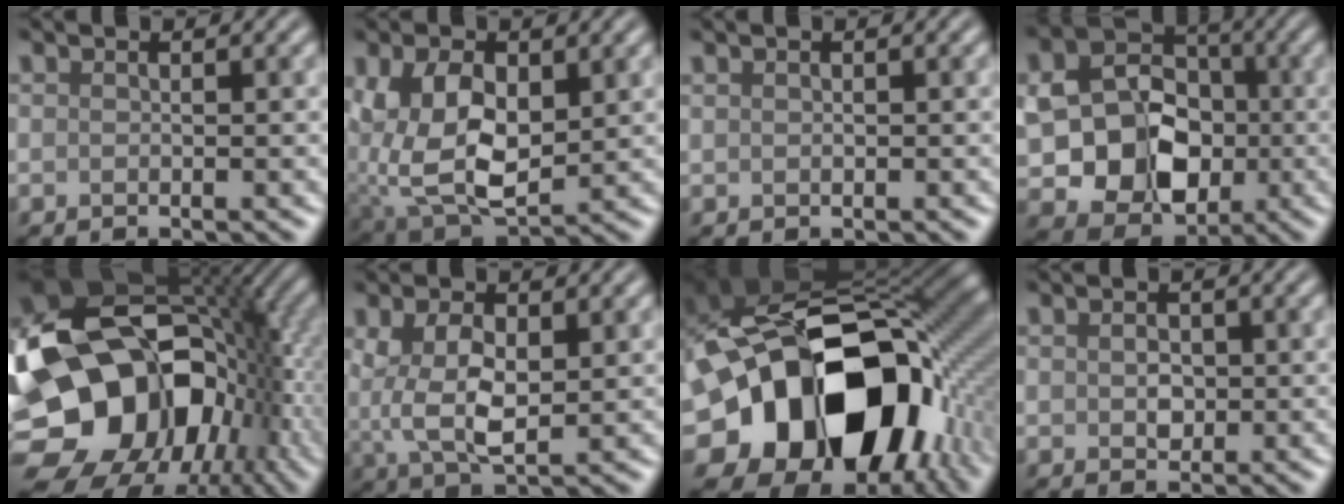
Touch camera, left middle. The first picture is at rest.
{"total": 8.9, "force": [0.6, 5.8, 6.7], "torque": [-0.162, -0.013, 0.025]}
{"total": 0.0}
{"total": 12.5, "force": [-1.5, 9.9, 7.4], "torque": [-0.114, -0.024, -0.025]}
{"total": 19.3, "force": [-3.5, 14.2, 12.6], "torque": [-0.258, -0.011, -0.054]}
{"total": 5.0, "force": [0.5, 2.7, 4.2], "torque": [-0.092, -0.001, 0.015]}
{"total": 19.0, "force": [-5.2, 13.6, 12.2], "torque": [-0.234, -0.037, -0.062]}
{"total": 1.5, "force": [0.0, 1.1, 1.0], "torque": [-0.018, 0.001, 0.001]}